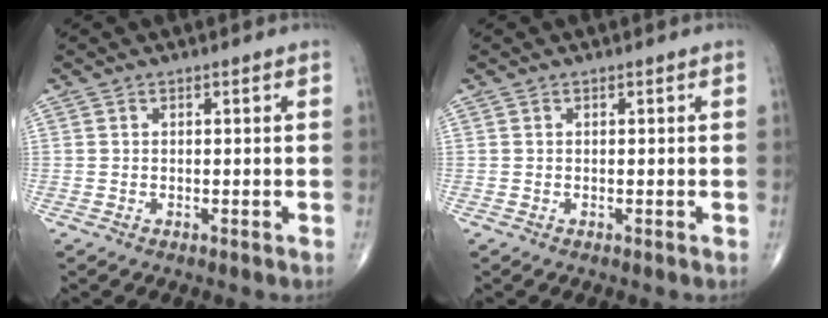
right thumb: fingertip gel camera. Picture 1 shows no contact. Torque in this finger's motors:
{"motor_torque": [0.02, 0.02, 0.01, 0.01, 0.00]}